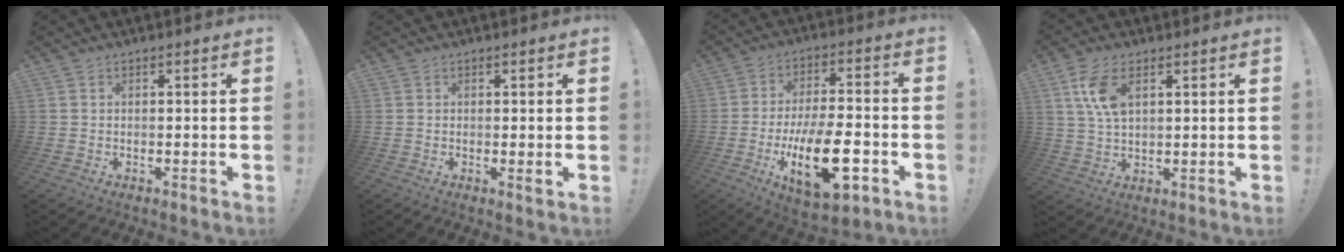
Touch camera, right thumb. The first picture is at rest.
{"total": 1.4, "force": [0.5, 0.1, 1.3], "torque": [-0.008, -0.007, 0.005]}
{"total": 21.2, "force": [-6.9, 9.1, 17.9], "torque": [-0.298, 0.026, -0.103]}
{"total": 8.9, "force": [3.7, 4.4, 6.8], "torque": [-0.136, -0.007, 0.068]}